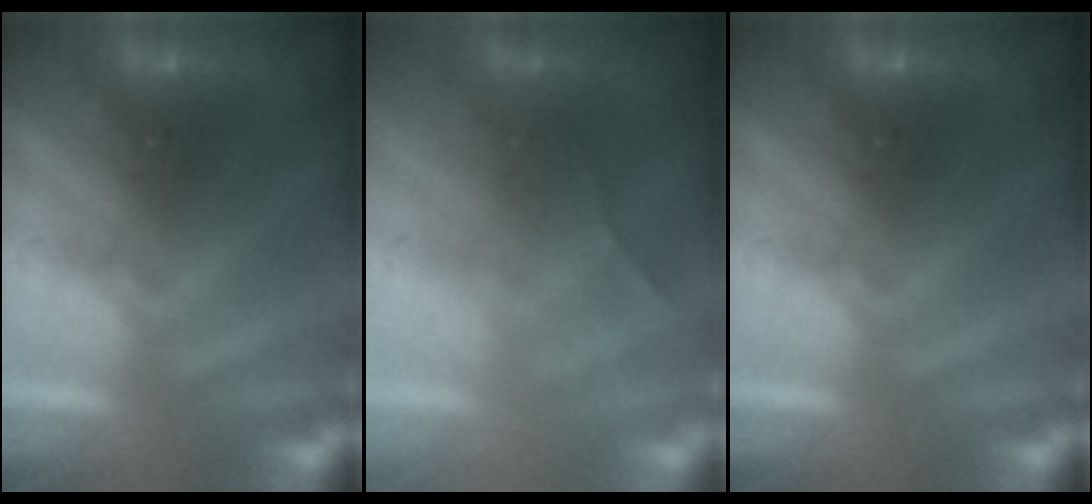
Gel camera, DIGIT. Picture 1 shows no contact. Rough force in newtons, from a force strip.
{"total": 2.3}
{"total": 0.0}